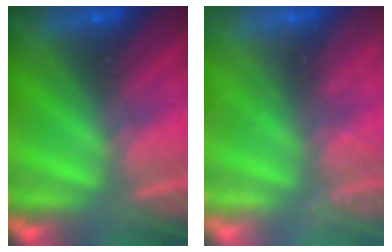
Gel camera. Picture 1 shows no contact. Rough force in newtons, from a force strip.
{"total": 2.4}